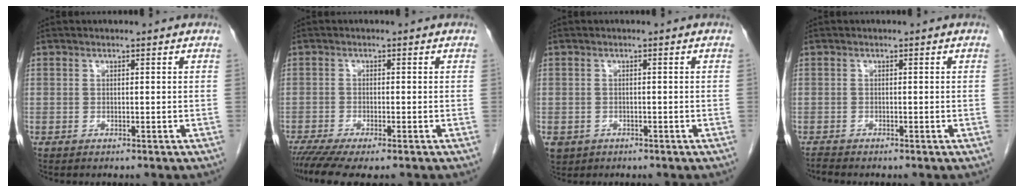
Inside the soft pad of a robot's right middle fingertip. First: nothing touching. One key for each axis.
{"total": 6.4, "fx": -5.0, "fy": 0.9, "fz": 4.0, "tx": -0.065, "ty": -0.015, "tz": -0.082}
{"total": 3.5, "fx": -1.8, "fy": 2.8, "fz": 0.9, "tx": -0.017, "ty": -0.001, "tz": -0.024}
{"total": 0.7, "fx": -0.7, "fy": -0.3, "fz": -0.1, "tx": -0.005, "ty": -0.007, "tz": -0.015}